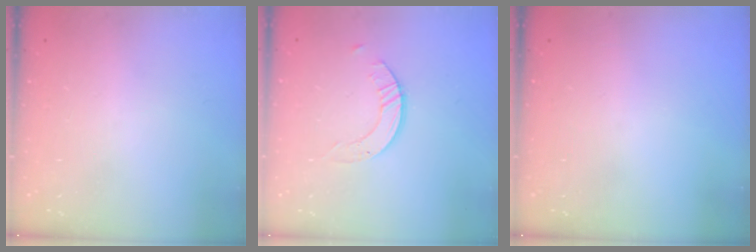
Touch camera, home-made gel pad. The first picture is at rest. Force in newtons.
{"total": 2.6, "press": 2.5, "slide": 0.3}
{"total": 0.0}